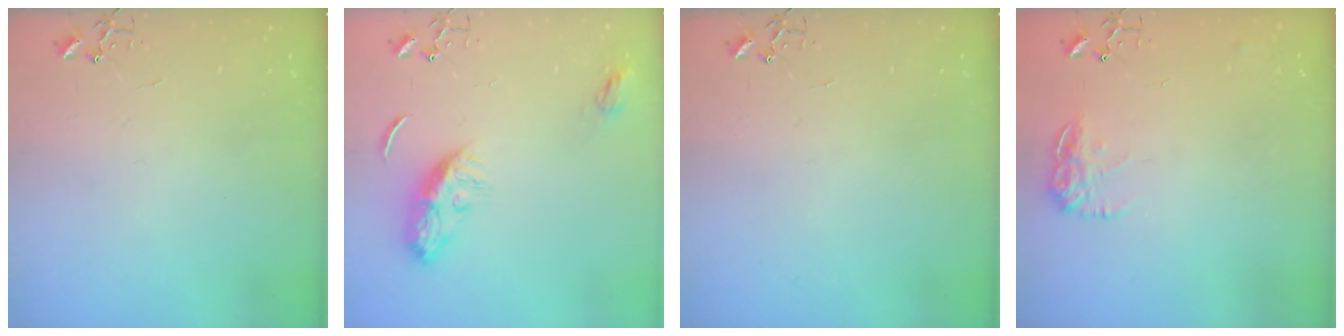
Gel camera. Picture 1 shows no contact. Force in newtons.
{"total": 10.6, "press": 10.5, "slide": 0.7}
{"total": 0.0}
{"total": 10.8, "press": 10.7, "slide": 0.6}